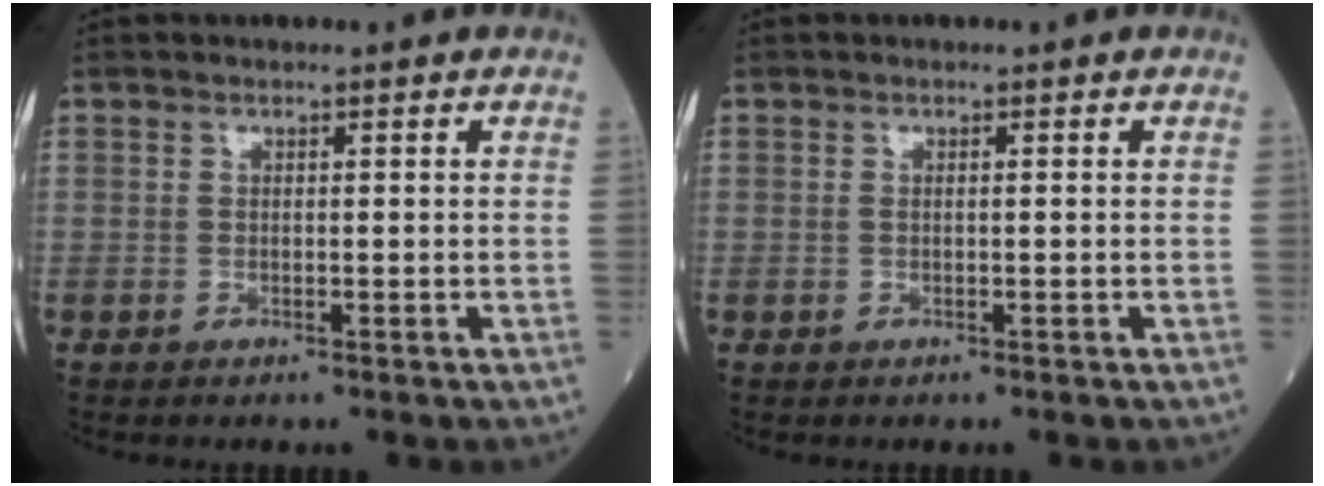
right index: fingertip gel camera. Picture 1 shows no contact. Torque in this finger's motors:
{"motor_torque": [0.00, -0.03, -0.05, -0.01]}